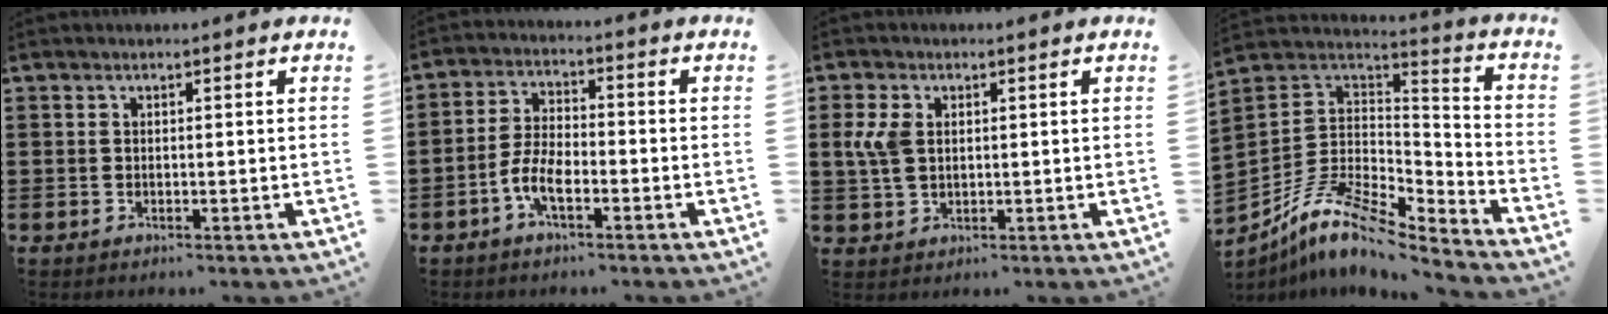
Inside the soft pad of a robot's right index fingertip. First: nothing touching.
{"total": 5.6, "force": [-2.7, 2.2, 4.4], "torque": [-0.110, -0.001, -0.058]}
{"total": 4.5, "force": [1.0, 2.9, 3.3], "torque": [-0.096, 0.002, 0.010]}
{"total": 10.2, "force": [-7.6, 3.3, 6.1], "torque": [-0.140, 0.003, -0.157]}